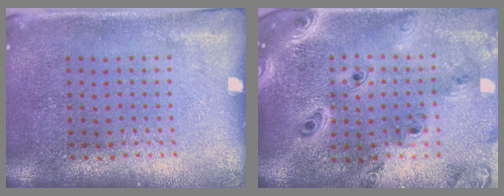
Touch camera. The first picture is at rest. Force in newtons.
{"total": 2.9, "press": 2.5, "slide": 1.6}